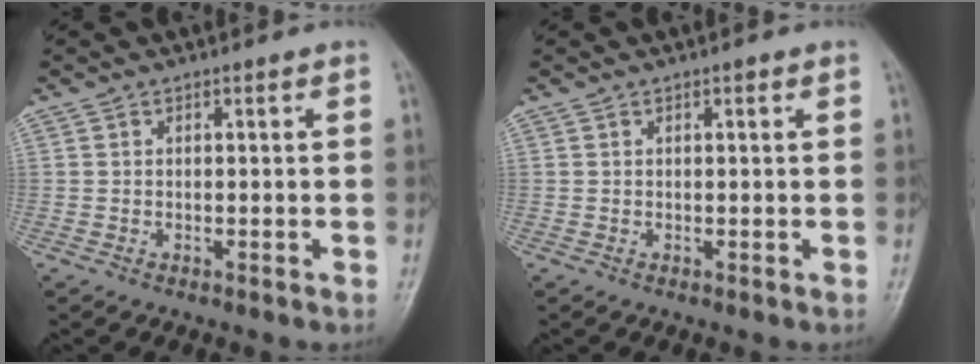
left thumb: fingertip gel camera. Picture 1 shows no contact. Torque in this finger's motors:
{"motor_torque": [0.12, -0.03, 0.06, -0.14, 0.00]}